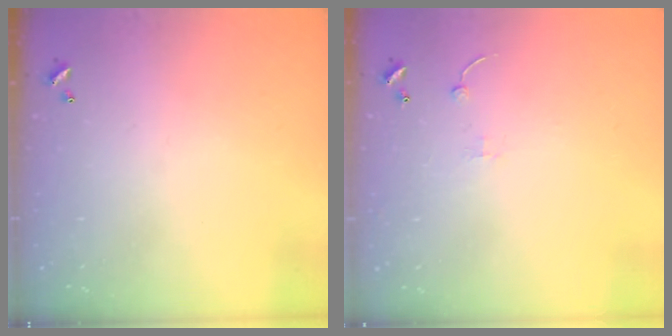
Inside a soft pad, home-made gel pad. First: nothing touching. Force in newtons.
{"total": 0.8, "press": 0.7, "slide": 0.4}